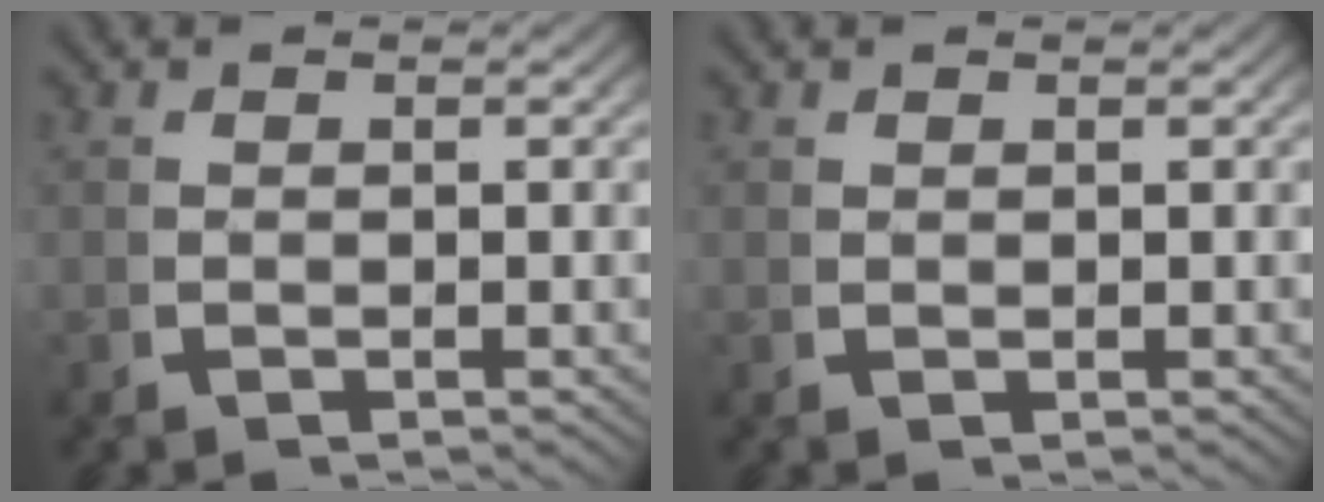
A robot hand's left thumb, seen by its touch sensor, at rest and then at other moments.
{"total": 0.7, "force": [0.7, -0.1, -0.1], "torque": [0.001, -0.001, 0.018]}